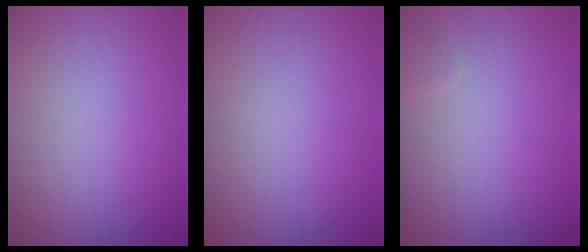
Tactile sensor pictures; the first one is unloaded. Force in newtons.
{"total": 0.0}
{"total": 0.6, "press": 0.6, "slide": 0.1}